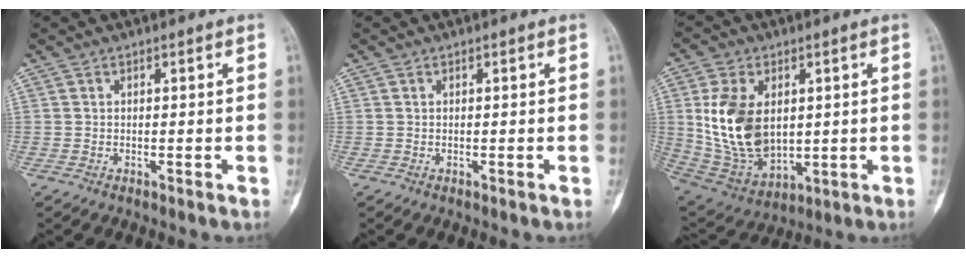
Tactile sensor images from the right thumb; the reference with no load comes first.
{"total": 0.0}
{"total": 16.5, "force": [2.5, 10.6, 12.5], "torque": [-0.220, -0.018, 0.067]}